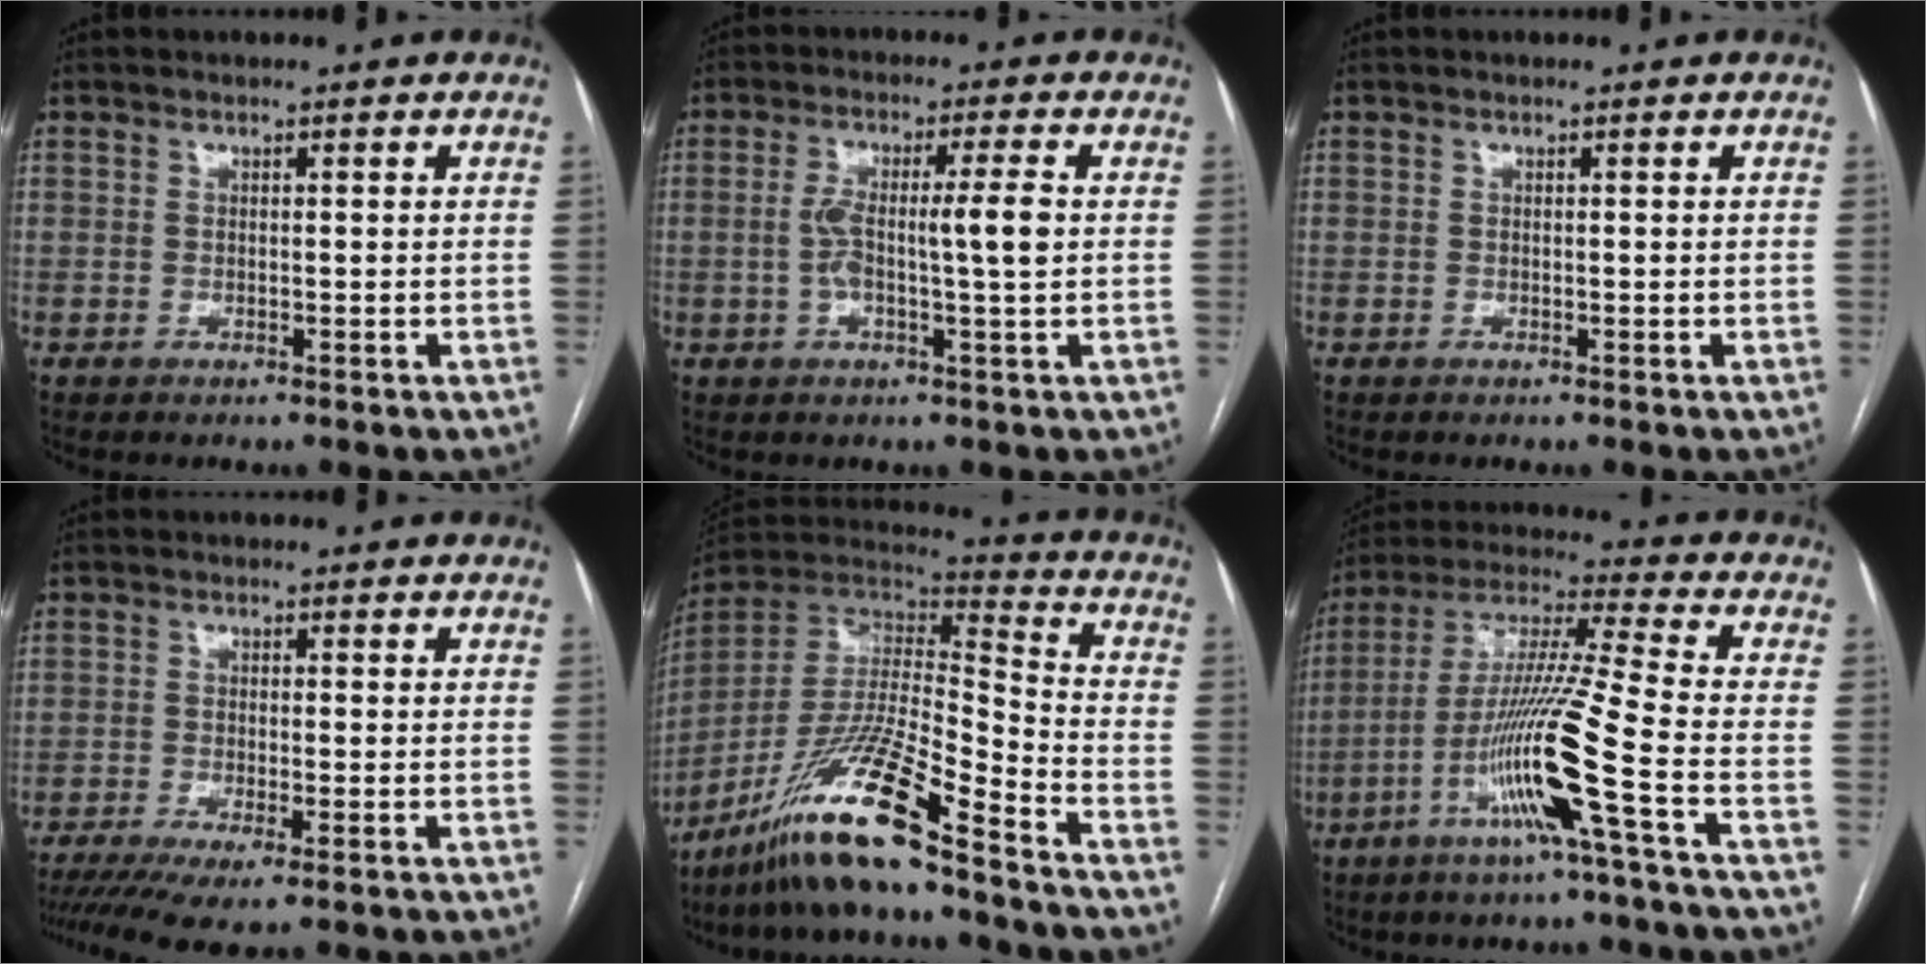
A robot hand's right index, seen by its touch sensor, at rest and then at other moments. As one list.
[{"total": 7.0, "force": [0.0, 0.3, 7.0], "torque": [-0.131, 0.012, -0.001]}, {"total": 0.0}, {"total": 7.1, "force": [-5.0, 0.7, 5.0], "torque": [-0.081, -0.013, -0.083]}, {"total": 18.0, "force": [-13.0, 0.7, 12.5], "torque": [-0.254, -0.016, -0.242]}, {"total": 14.6, "force": [-5.9, -2.0, 13.2], "torque": [-0.260, -0.009, -0.117]}]